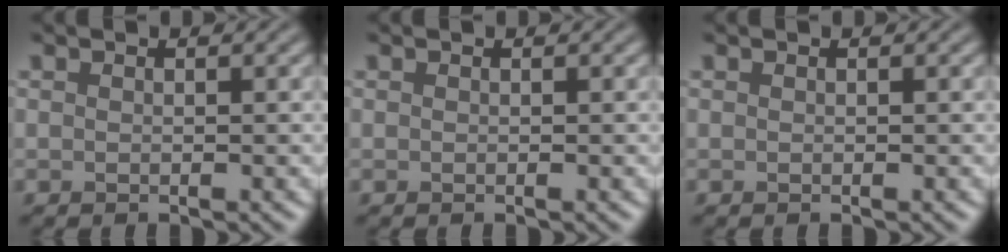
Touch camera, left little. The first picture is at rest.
{"total": 0.0}
{"total": 0.0}